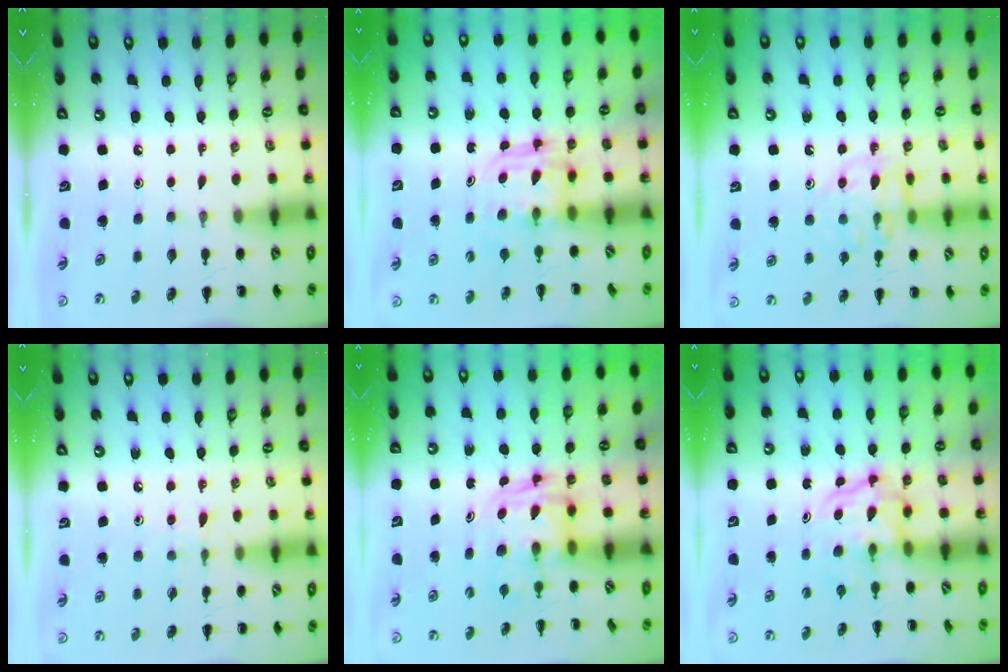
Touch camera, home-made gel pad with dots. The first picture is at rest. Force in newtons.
{"total": 3.8, "press": 3.8, "slide": 0.3}
{"total": 12.0, "press": 12.0, "slide": 0.8}
{"total": 6.0, "press": 5.6, "slide": 2.3}
{"total": 2.7, "press": 2.7, "slide": 0.5}
{"total": 3.8, "press": 3.8, "slide": 0.4}